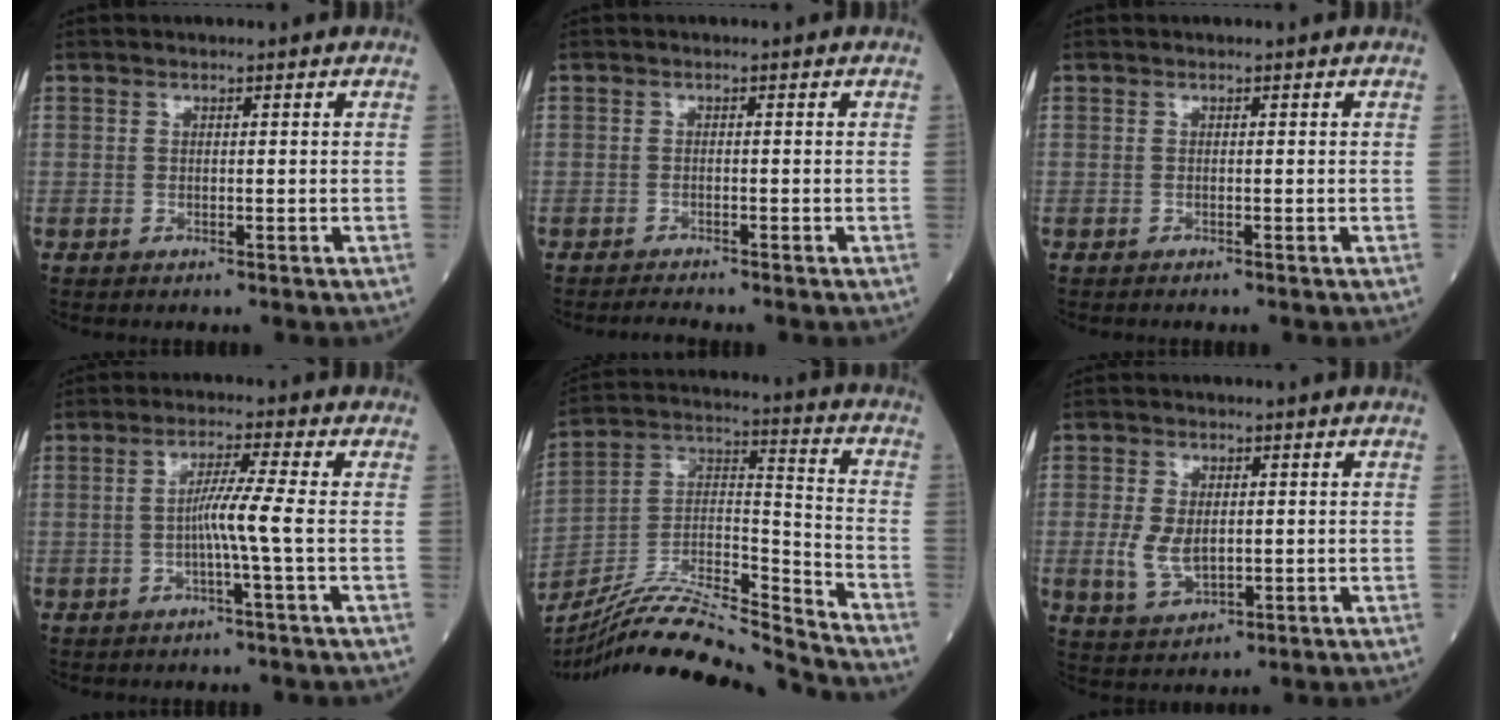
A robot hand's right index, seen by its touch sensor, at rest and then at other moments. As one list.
[{"total": 1.5, "force": [-1.4, -0.4, 0.2], "torque": [-0.008, -0.006, -0.026]}, {"total": 0.0}, {"total": 4.7, "force": [-0.9, -1.3, 4.4], "torque": [-0.081, 0.006, -0.017]}, {"total": 20.4, "force": [-19.2, -0.3, 6.9], "torque": [-0.145, 0.021, -0.334]}, {"total": 5.8, "force": [-0.4, 3.3, 4.8], "torque": [-0.104, -0.004, 0.000]}]